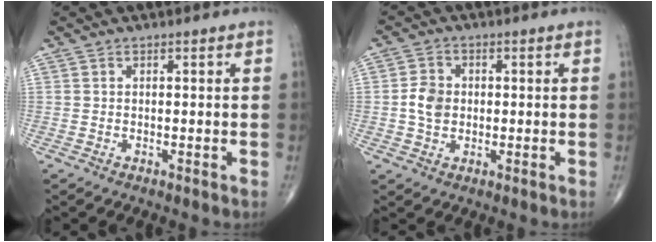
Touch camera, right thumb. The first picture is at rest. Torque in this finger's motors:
{"motor_torque": [-0.02, 0.01, 0.14, -0.12, 0.07]}